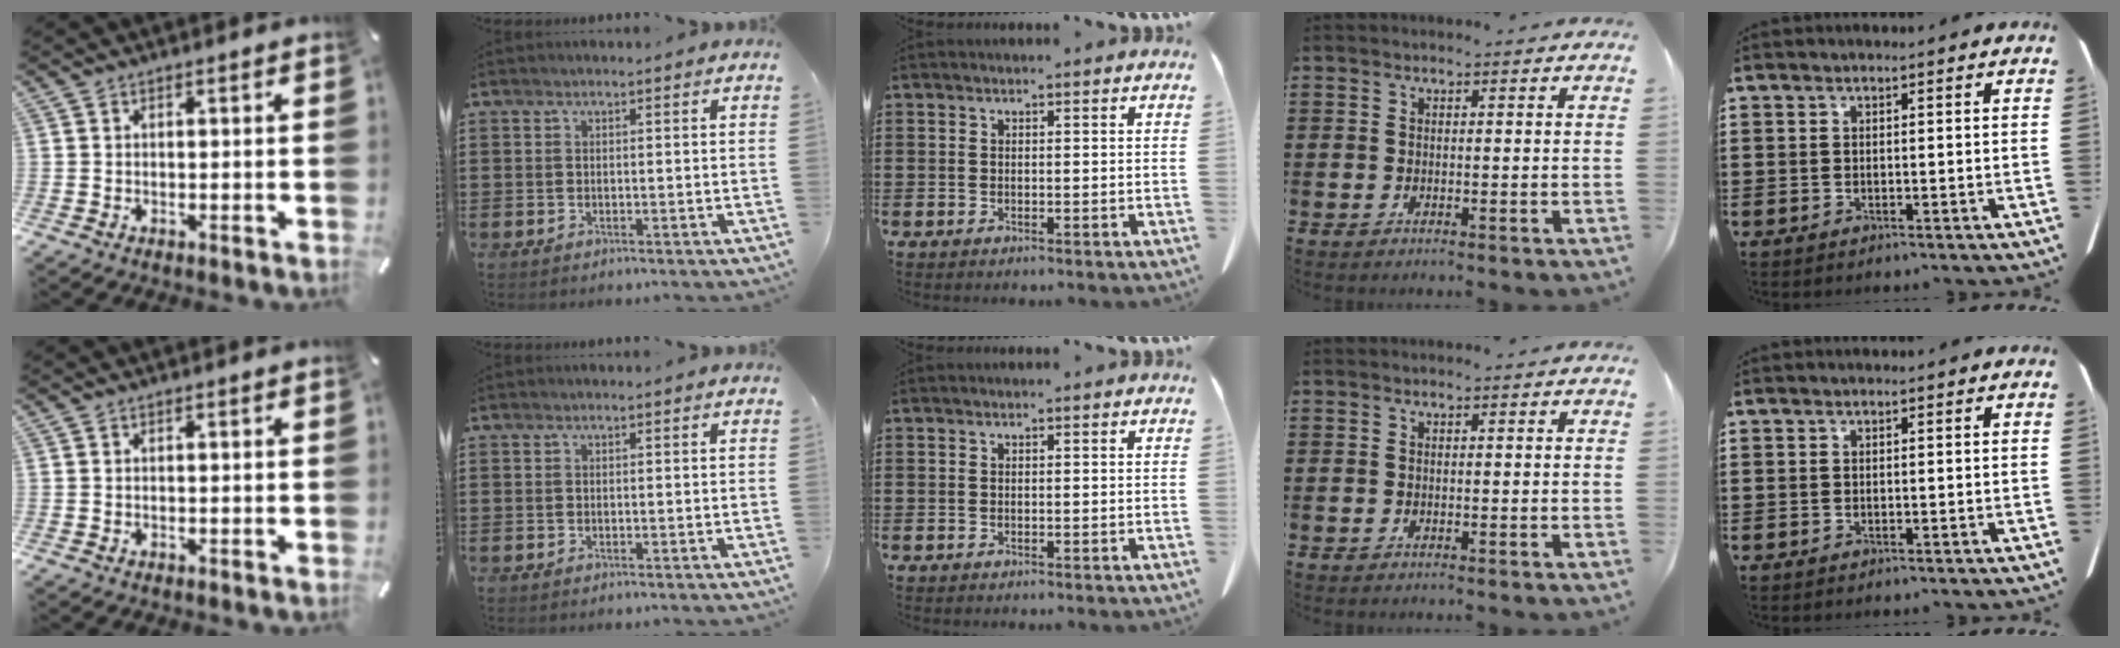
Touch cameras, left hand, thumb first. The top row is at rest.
{}